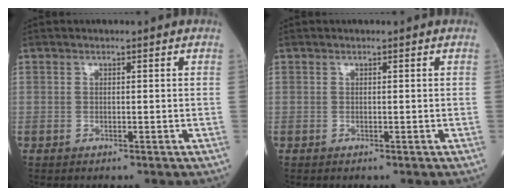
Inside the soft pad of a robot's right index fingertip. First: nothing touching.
{"total": 0.0}